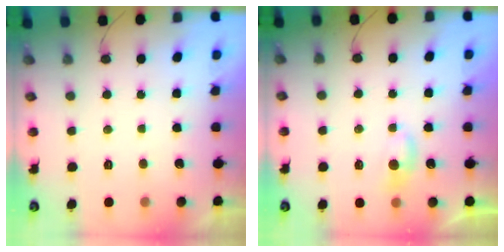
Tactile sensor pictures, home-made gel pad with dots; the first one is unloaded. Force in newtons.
{"total": 5.3, "press": 5.2, "slide": 0.6}